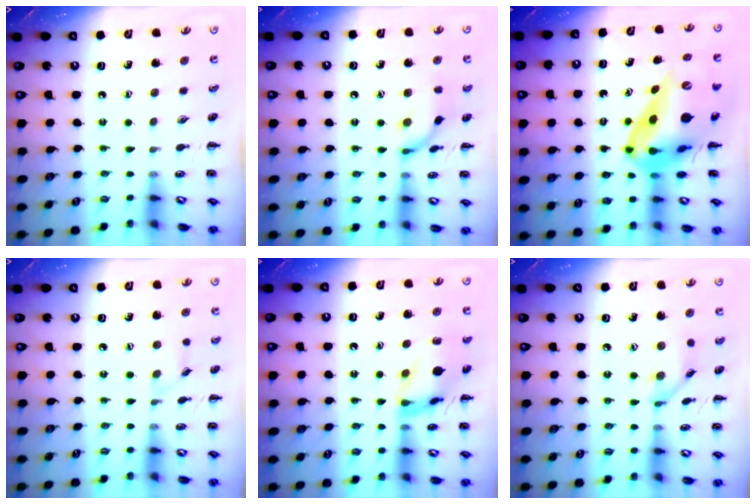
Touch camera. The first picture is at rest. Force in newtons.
{"total": 11.4, "press": 11.3, "slide": 0.9}
{"total": 16.4, "press": 15.7, "slide": 4.4}
{"total": 4.3, "press": 3.9, "slide": 1.7}
{"total": 12.9, "press": 12.9, "slide": 1.5}
{"total": 8.4, "press": 8.3, "slide": 0.7}